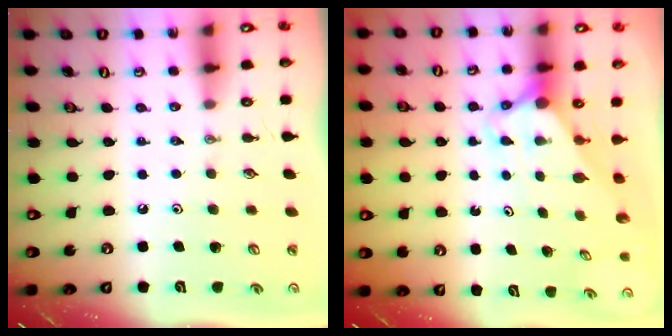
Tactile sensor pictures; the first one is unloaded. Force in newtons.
{"total": 2.7, "press": 2.7, "slide": 0.0}